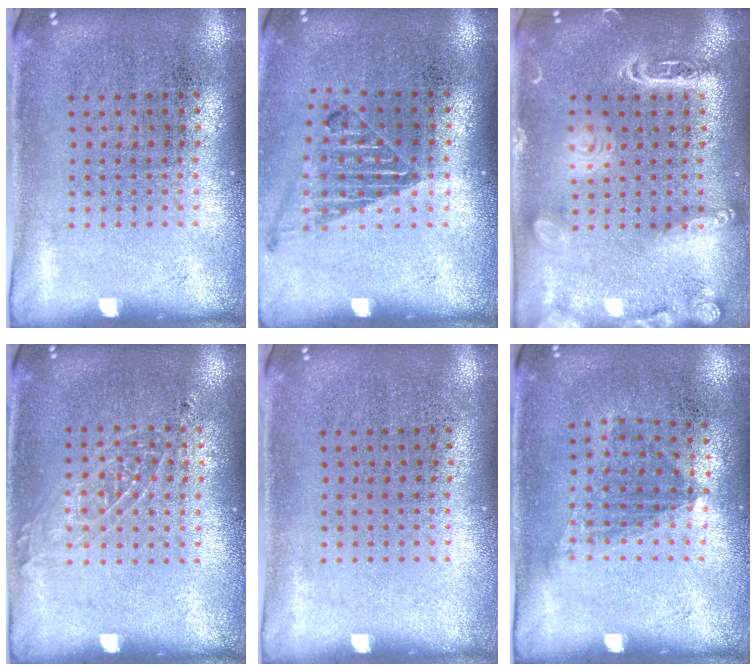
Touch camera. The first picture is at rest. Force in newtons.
{"total": 1.1, "press": 1.1, "slide": 0.2}
{"total": 2.0, "press": 1.9, "slide": 0.1}
{"total": 1.0, "press": 1.0, "slide": 0.3}
{"total": 0.0}
{"total": 1.1, "press": 0.8, "slide": 0.7}